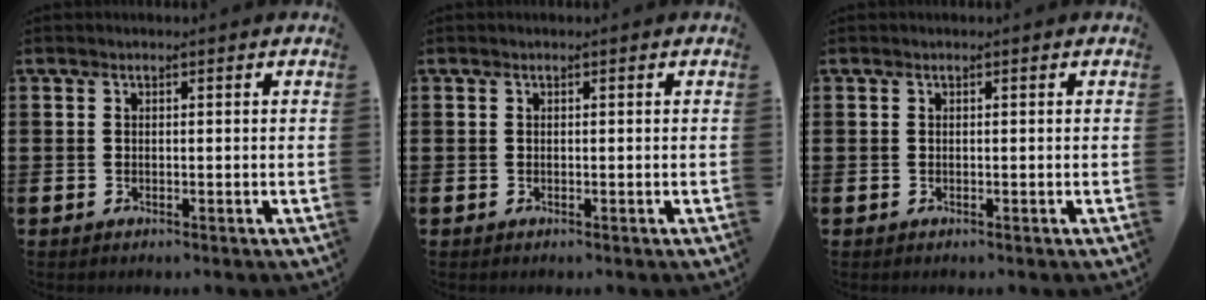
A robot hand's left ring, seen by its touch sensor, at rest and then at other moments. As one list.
[{"total": 0.0}, {"total": 0.0}]